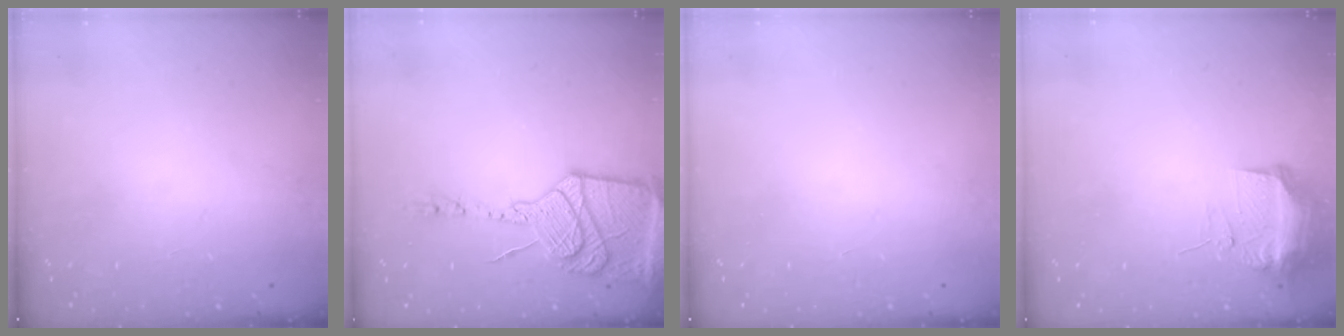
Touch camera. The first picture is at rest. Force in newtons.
{"total": 24.1, "press": 21.5, "slide": 10.8}
{"total": 0.0}
{"total": 10.1, "press": 10.1, "slide": 0.3}